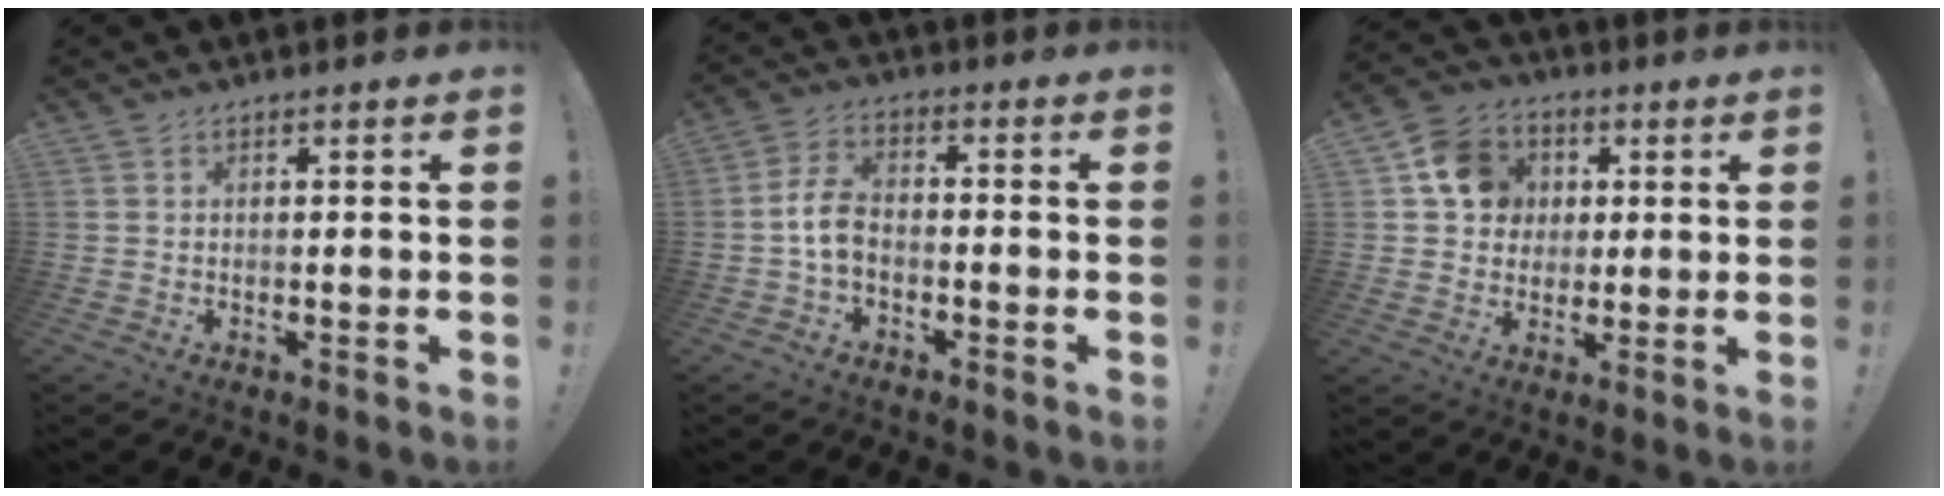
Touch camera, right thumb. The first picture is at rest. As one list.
[{"total": 7.5, "force": [-1.7, 4.7, 5.6], "torque": [-0.120, 0.006, -0.029]}, {"total": 12.4, "force": [3.1, 11.0, 5.0], "torque": [-0.058, 0.000, 0.065]}]